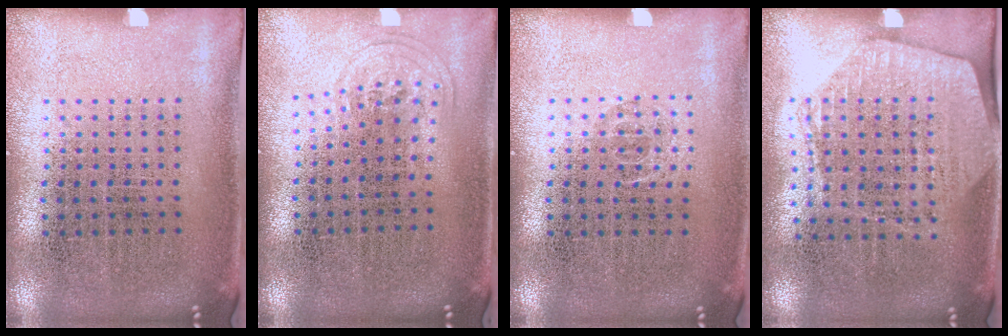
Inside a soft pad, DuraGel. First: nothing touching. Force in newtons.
{"total": 1.0, "press": 0.6, "slide": 0.7}
{"total": 0.6, "press": 0.4, "slide": 0.4}
{"total": 1.6, "press": 1.4, "slide": 0.7}